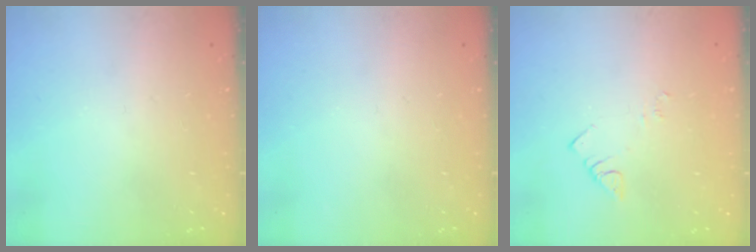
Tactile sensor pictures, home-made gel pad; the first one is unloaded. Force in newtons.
{"total": 0.0}
{"total": 3.8, "press": 3.8, "slide": 0.3}